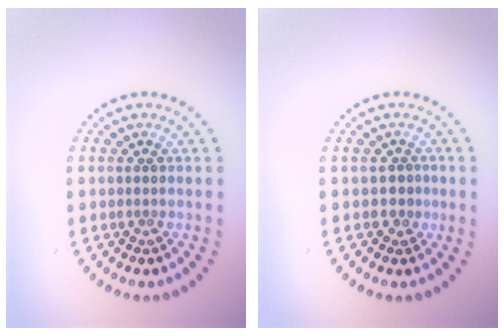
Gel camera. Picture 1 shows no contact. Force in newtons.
{"total": 1.2, "press": 1.0, "slide": 0.7}